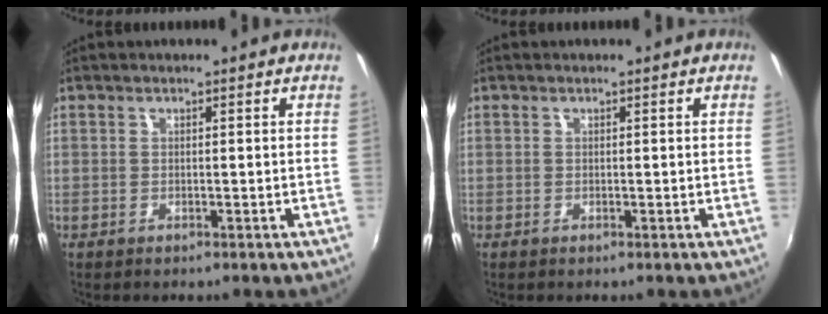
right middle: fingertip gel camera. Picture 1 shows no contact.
{"total": 0.0}